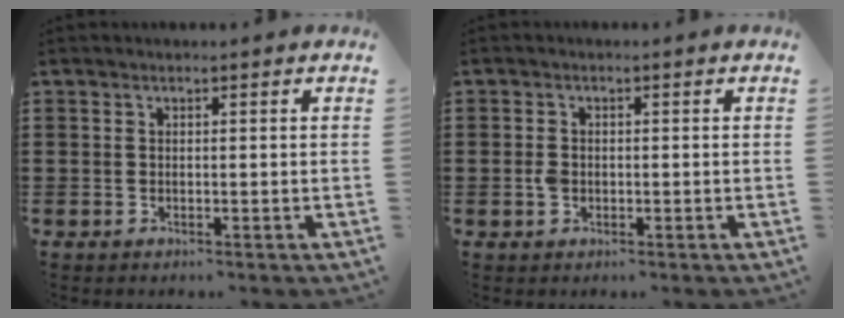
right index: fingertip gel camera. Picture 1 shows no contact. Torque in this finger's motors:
{"motor_torque": [0.58, -0.29, 0.04, 0.05]}